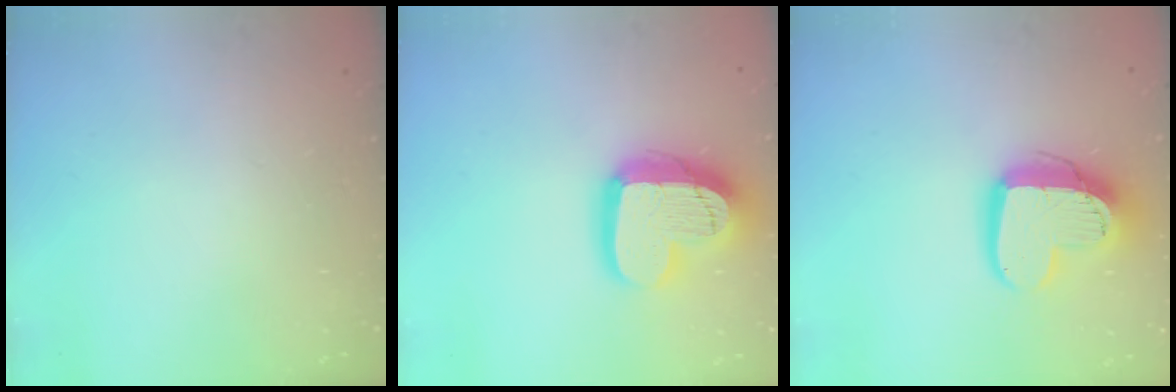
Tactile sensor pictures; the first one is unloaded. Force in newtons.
{"total": 19.3, "press": 19.2, "slide": 1.7}
{"total": 15.8, "press": 15.8, "slide": 1.3}